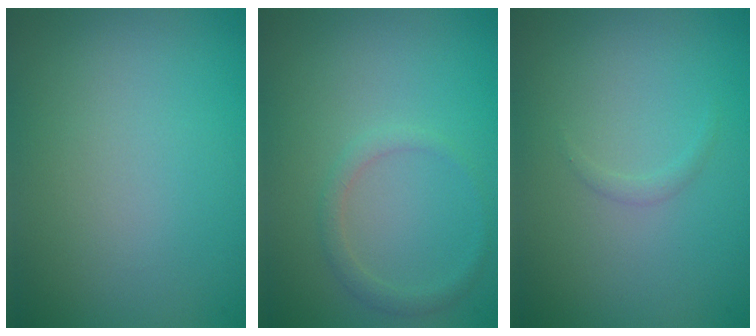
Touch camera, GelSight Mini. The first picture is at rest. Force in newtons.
{"total": 1.3, "press": 1.3, "slide": 0.1}
{"total": 0.5, "press": 0.5, "slide": 0.0}